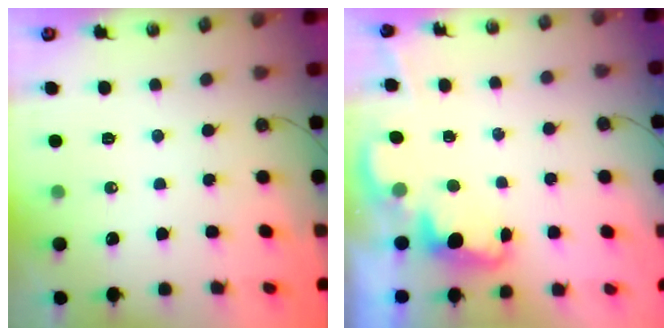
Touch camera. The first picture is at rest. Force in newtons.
{"total": 2.1, "press": 2.1, "slide": 0.5}